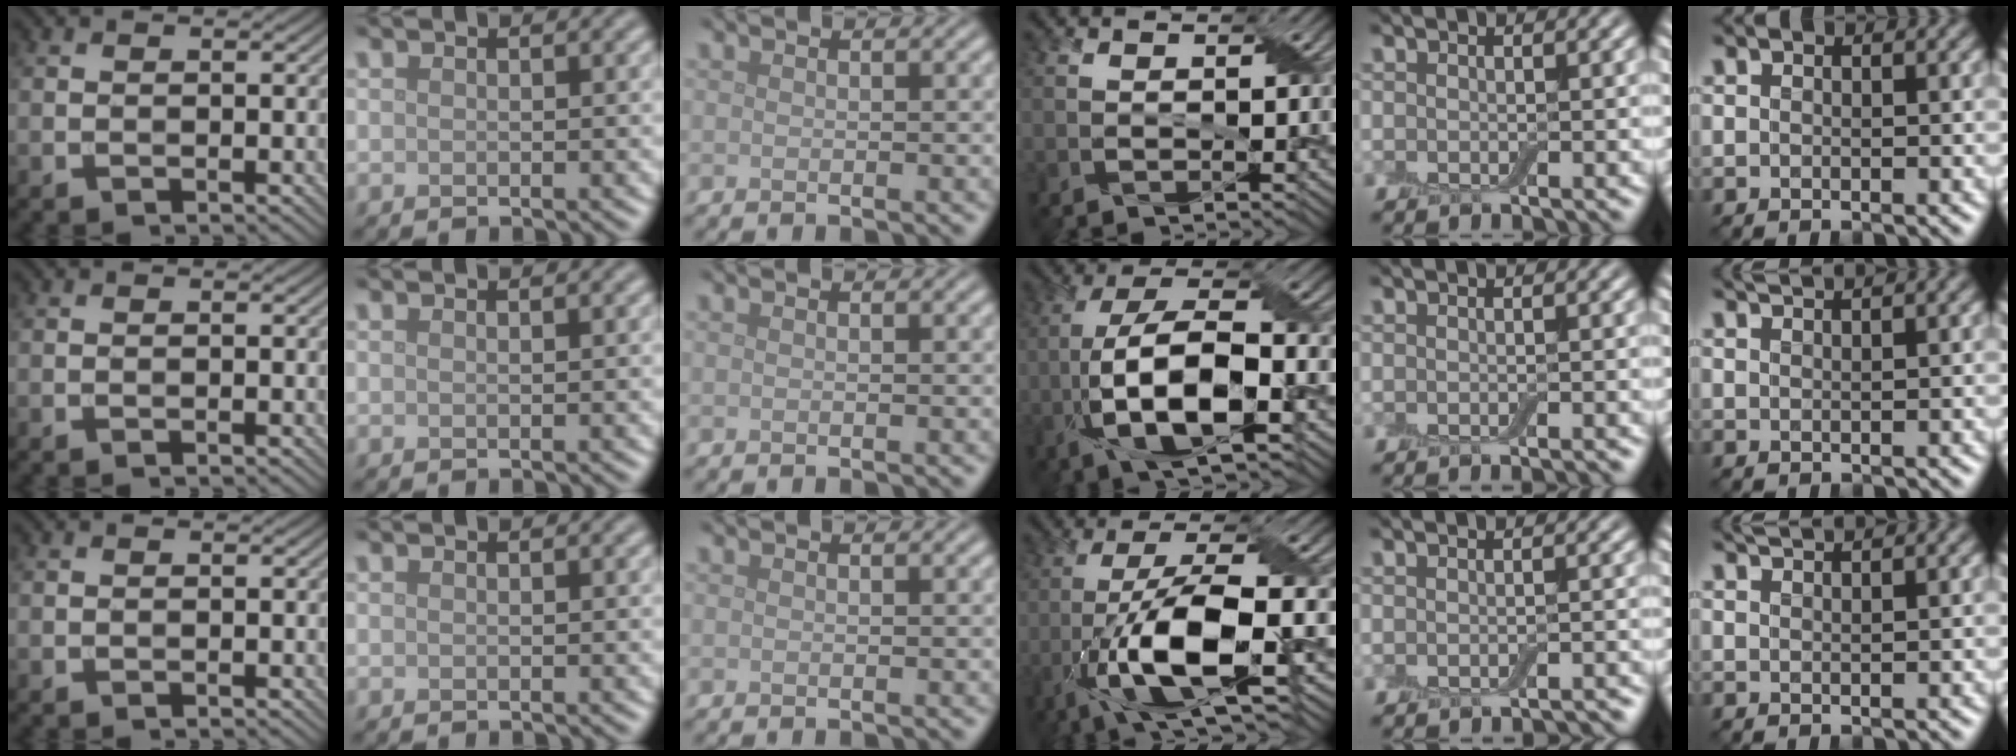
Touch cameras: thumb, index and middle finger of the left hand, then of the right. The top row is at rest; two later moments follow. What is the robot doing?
{"motion": "peel", "object": "bubble wrap"}